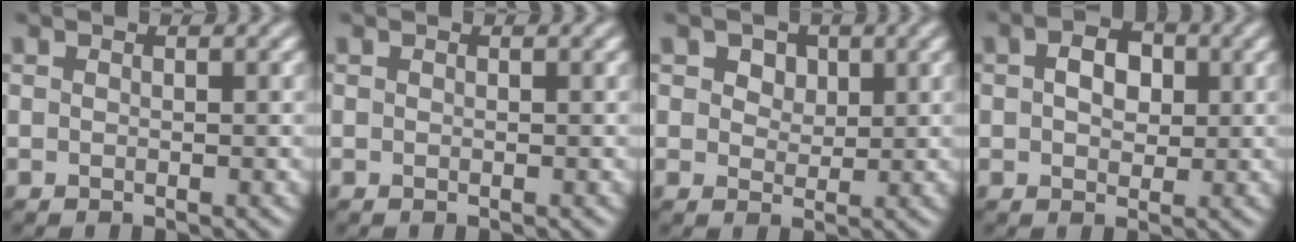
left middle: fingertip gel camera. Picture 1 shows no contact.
{"total": 0.0}
{"total": 3.3, "force": [1.9, 2.2, 1.6], "torque": [-0.035, 0.003, 0.022]}
{"total": 3.5, "force": [0.7, 2.4, 2.4], "torque": [-0.042, 0.004, 0.007]}